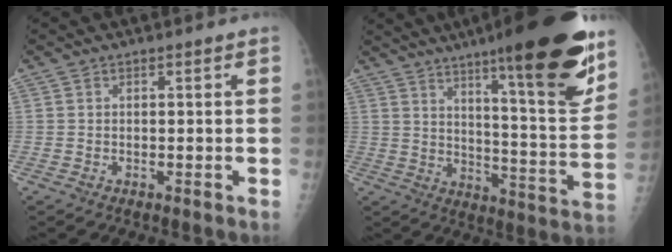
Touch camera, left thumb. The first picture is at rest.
{"total": 24.4, "force": [15.4, 3.5, 18.6], "torque": [-0.242, -0.075, 0.228]}